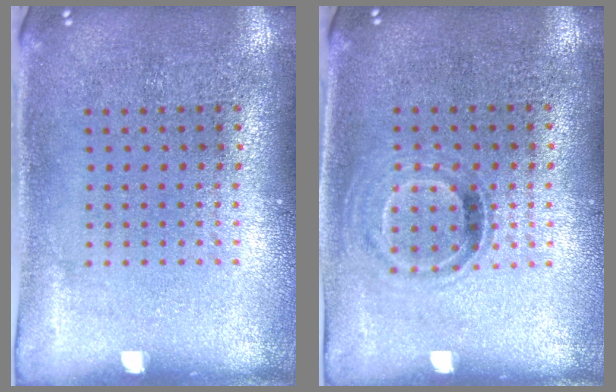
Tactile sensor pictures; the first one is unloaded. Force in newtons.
{"total": 0.9, "press": 0.8, "slide": 0.4}